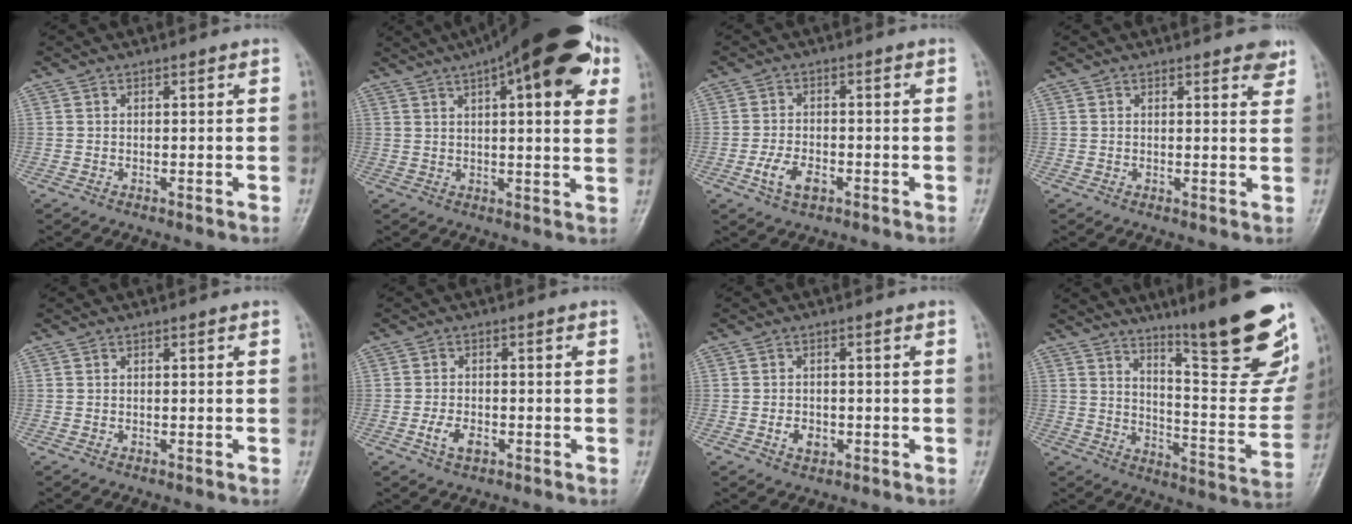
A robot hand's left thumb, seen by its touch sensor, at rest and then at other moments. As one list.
[{"total": 21.1, "force": [9.6, 6.7, 17.5], "torque": [-0.236, 0.009, 0.131]}, {"total": 5.4, "force": [-2.4, 3.0, 3.8], "torque": [-0.070, 0.011, -0.044]}, {"total": 3.4, "force": [2.3, 1.2, 2.2], "torque": [-0.010, -0.010, 0.023]}, {"total": 0.8, "force": [0.0, 0.4, 0.6], "torque": [-0.008, 0.010, 0.002]}, {"total": 4.1, "force": [-1.7, 2.4, 2.9], "torque": [-0.053, 0.008, -0.030]}, {"total": 3.5, "force": [-1.2, 2.6, 2.1], "torque": [-0.025, 0.007, -0.018]}, {"total": 23.3, "force": [16.2, 3.6, 16.3], "torque": [-0.198, -0.110, 0.236]}]